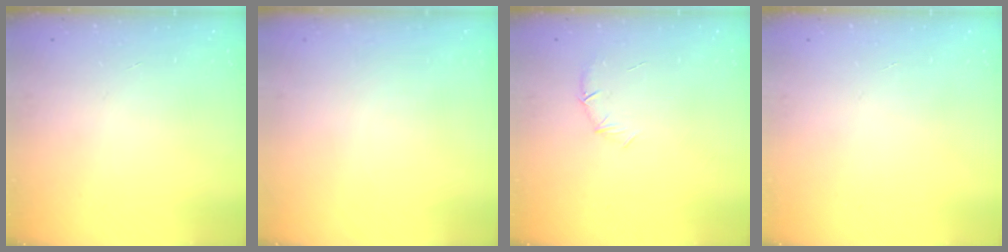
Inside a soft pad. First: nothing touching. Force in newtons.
{"total": 0.0}
{"total": 6.7, "press": 6.5, "slide": 1.6}
{"total": 0.0}